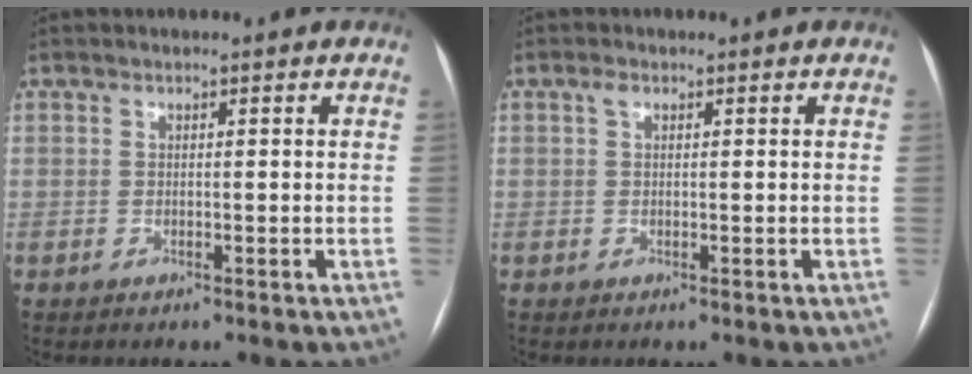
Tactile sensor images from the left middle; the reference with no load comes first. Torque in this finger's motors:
{"motor_torque": [0.15, -0.19, 0.08, 0.04]}